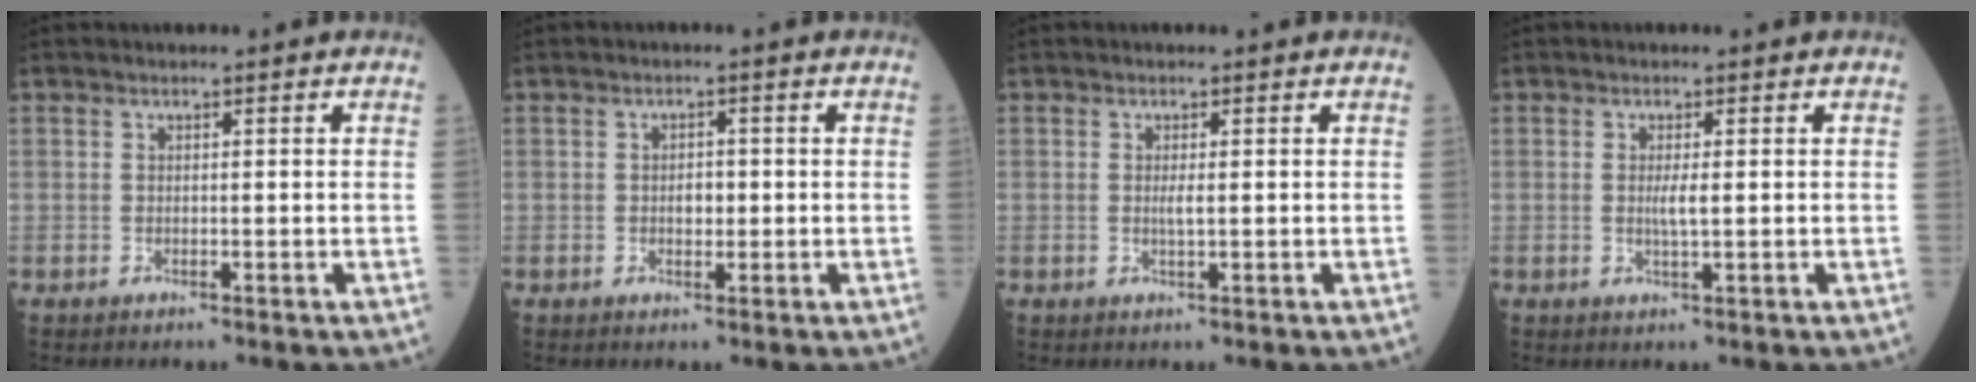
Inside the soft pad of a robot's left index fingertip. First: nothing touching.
{"total": 1.9, "force": [-0.4, 1.1, 1.4], "torque": [-0.023, -0.002, -0.006]}
{"total": 1.2, "force": [-0.2, 0.0, 1.2], "torque": [-0.029, -0.006, -0.002]}
{"total": 1.9, "force": [-0.2, 0.0, 1.9], "torque": [-0.042, -0.007, -0.002]}